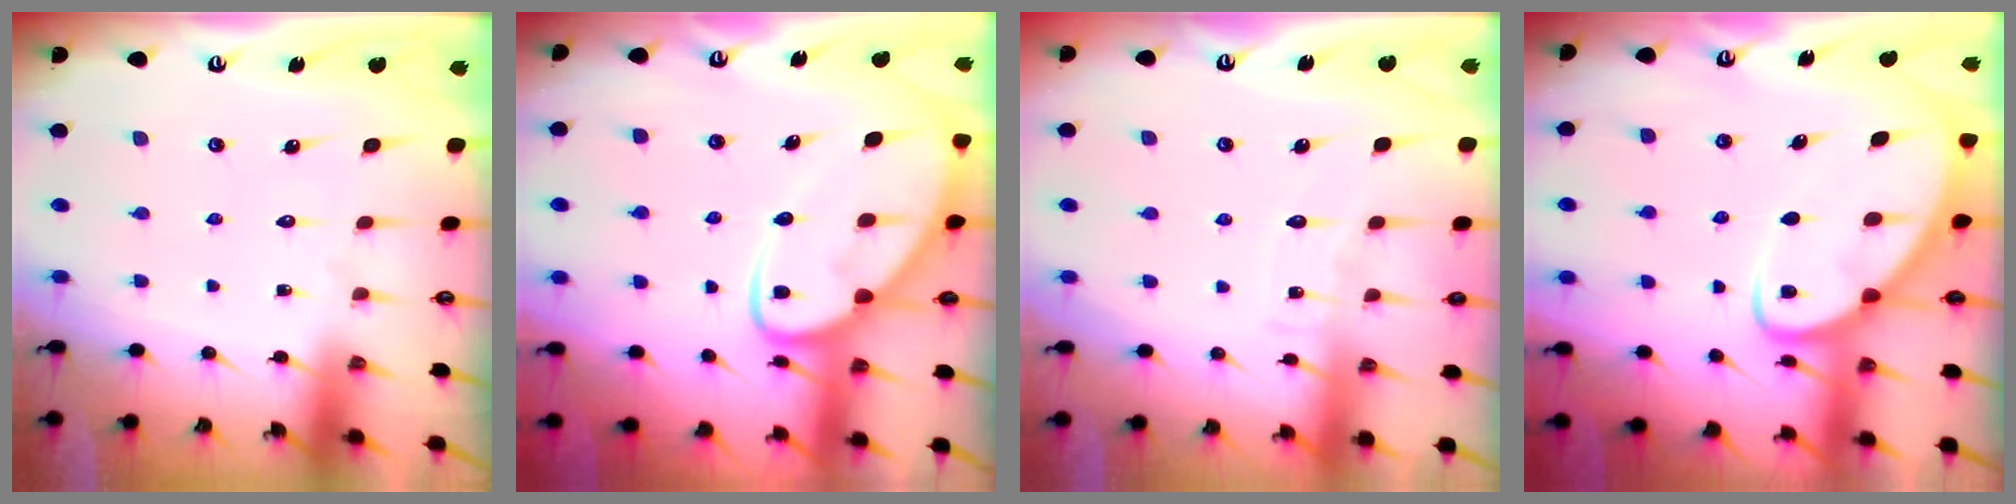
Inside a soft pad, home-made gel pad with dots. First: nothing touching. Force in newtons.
{"total": 11.6, "press": 11.5, "slide": 1.1}
{"total": 5.3, "press": 5.3, "slide": 0.5}
{"total": 5.8, "press": 5.8, "slide": 0.6}